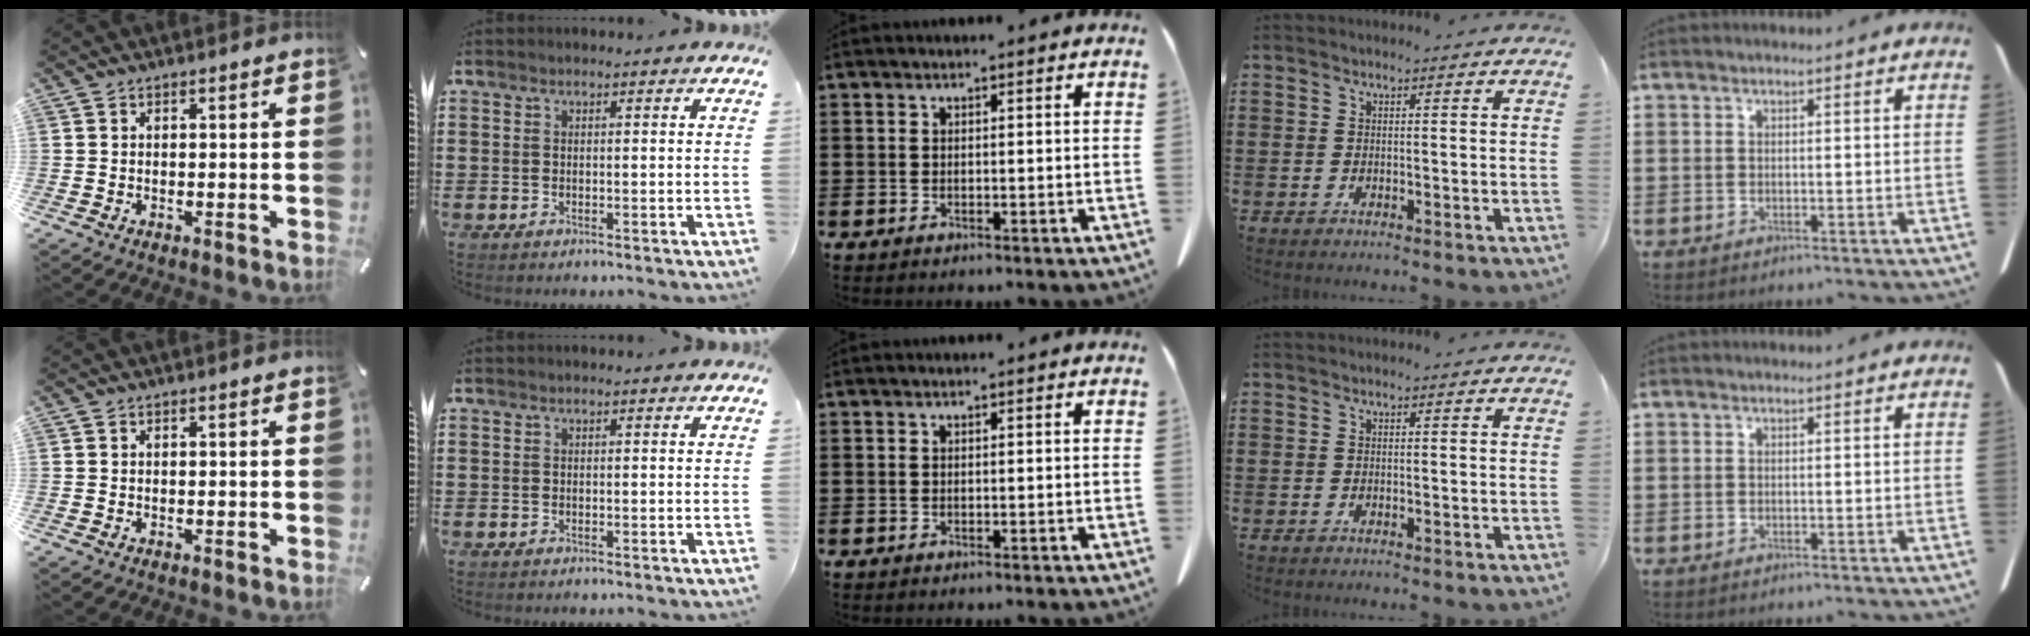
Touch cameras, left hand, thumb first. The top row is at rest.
{}